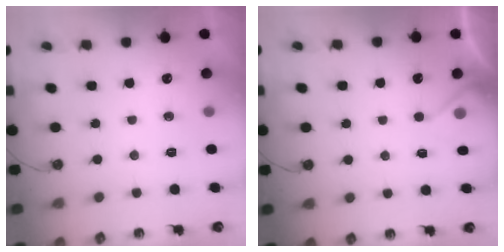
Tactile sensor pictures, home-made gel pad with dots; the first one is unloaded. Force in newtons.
{"total": 5.2, "press": 5.1, "slide": 0.8}